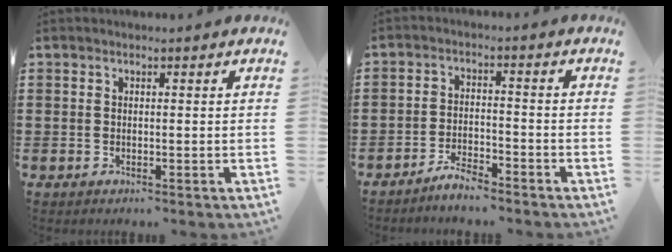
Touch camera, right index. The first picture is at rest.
{"total": 3.6, "force": [-3.5, 0.4, 0.9], "torque": [-0.018, 0.011, -0.070]}